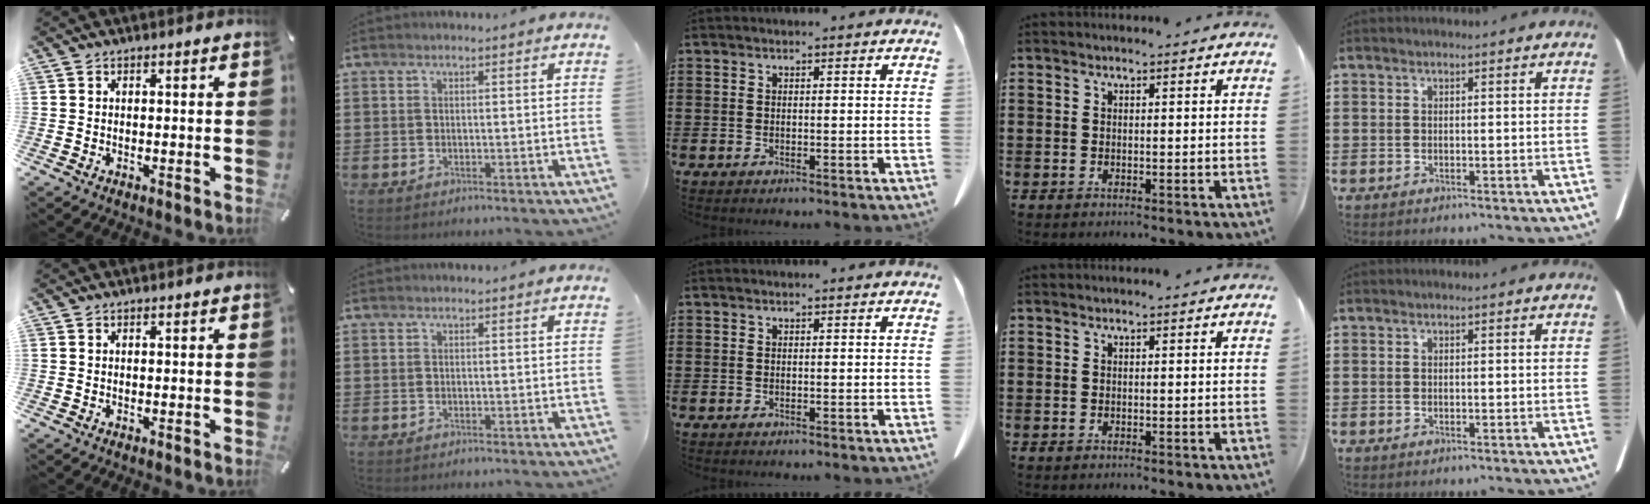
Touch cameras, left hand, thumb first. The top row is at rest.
{}